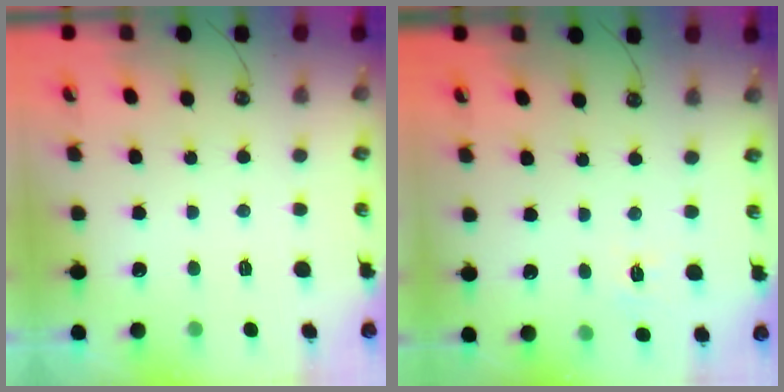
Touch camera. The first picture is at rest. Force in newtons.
{"total": 6.1, "press": 6.1, "slide": 0.6}